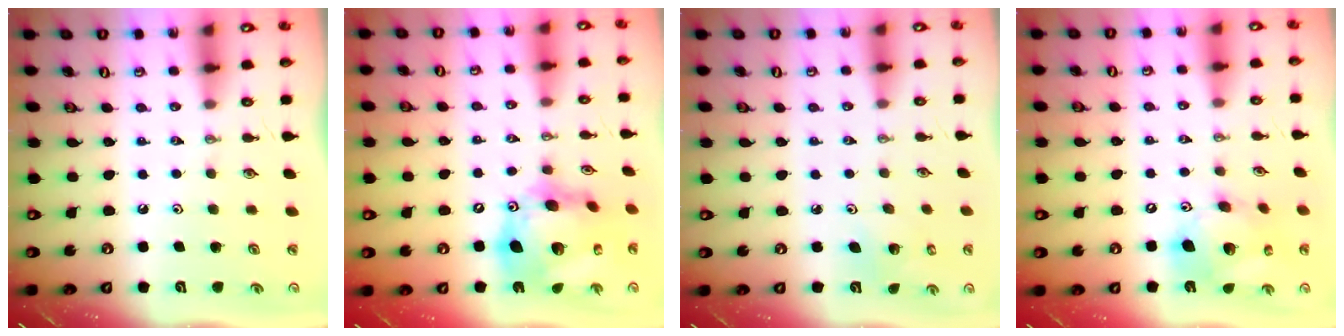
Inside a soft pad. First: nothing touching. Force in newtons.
{"total": 20.9, "press": 20.8, "slide": 2.3}
{"total": 2.4, "press": 2.4, "slide": 0.2}
{"total": 15.3, "press": 15.1, "slide": 2.5}